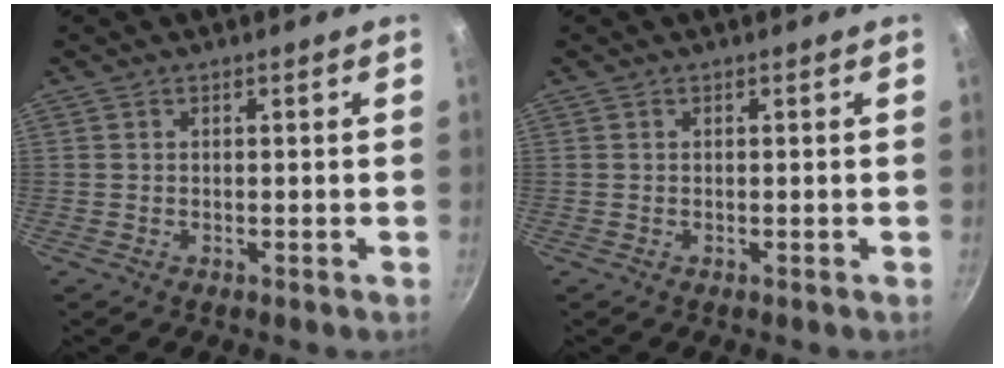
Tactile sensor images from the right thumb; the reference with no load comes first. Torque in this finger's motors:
{"motor_torque": [-0.03, -0.05, 0.15, -0.14, 0.00]}